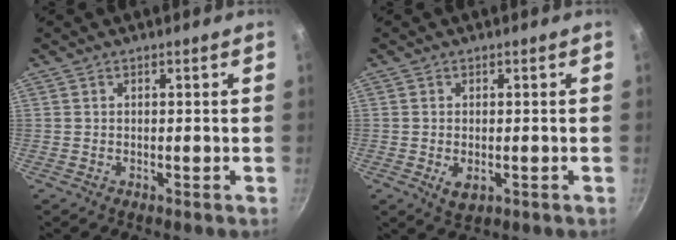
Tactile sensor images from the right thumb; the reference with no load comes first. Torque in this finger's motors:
{"motor_torque": [-0.38, 0.10, 0.14, 0.44, 0.08]}